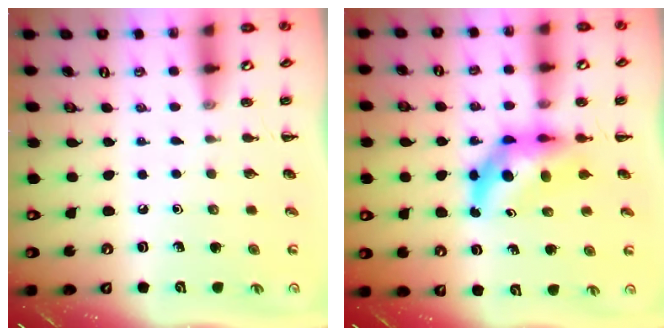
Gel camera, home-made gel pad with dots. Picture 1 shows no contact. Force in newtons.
{"total": 6.0, "press": 5.7, "slide": 1.7}